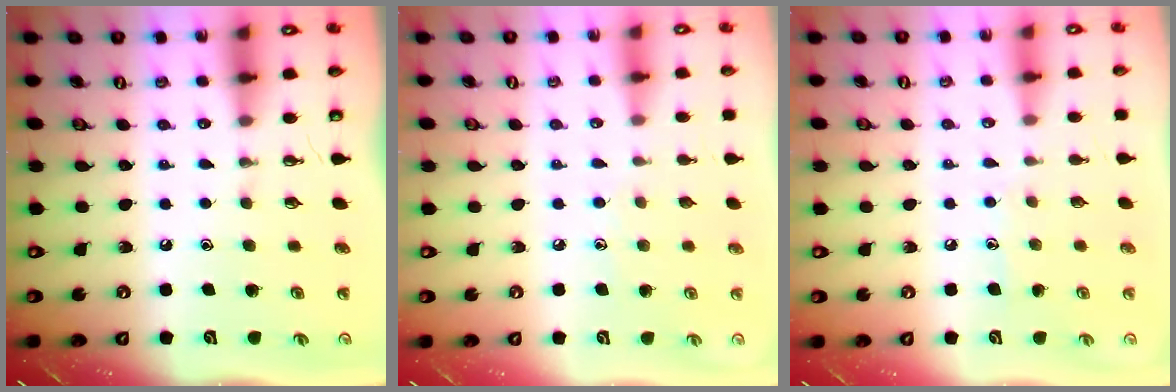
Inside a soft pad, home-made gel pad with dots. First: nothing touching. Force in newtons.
{"total": 4.1, "press": 4.1, "slide": 0.5}
{"total": 4.9, "press": 4.8, "slide": 0.6}